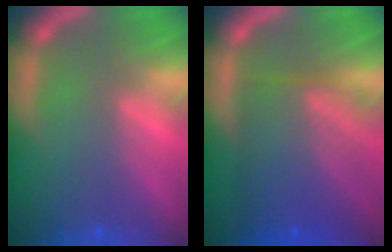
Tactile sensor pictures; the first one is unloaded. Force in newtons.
{"total": 8.6}